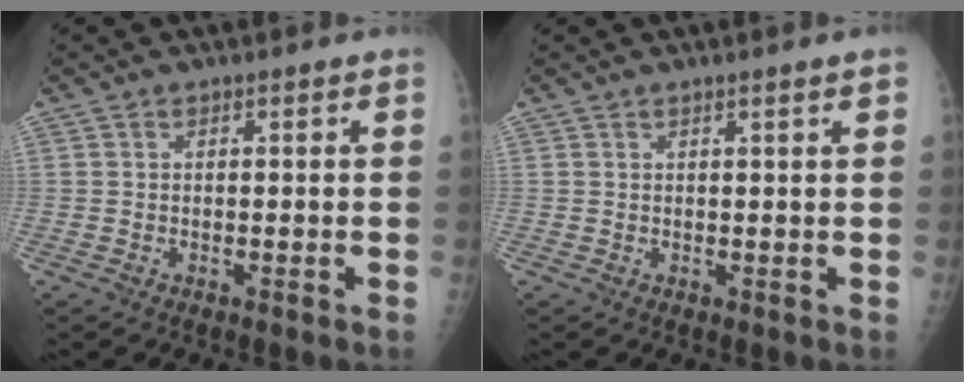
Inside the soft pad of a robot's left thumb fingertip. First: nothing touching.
{"total": 1.8, "force": [1.1, -0.2, 1.4], "torque": [-0.021, -0.001, 0.016]}